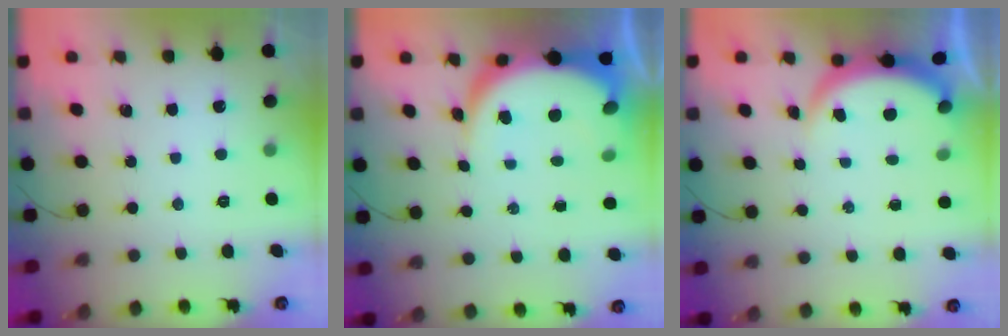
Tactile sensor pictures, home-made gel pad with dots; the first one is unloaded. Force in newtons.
{"total": 9.7, "press": 9.6, "slide": 1.2}
{"total": 3.7, "press": 3.7, "slide": 0.1}